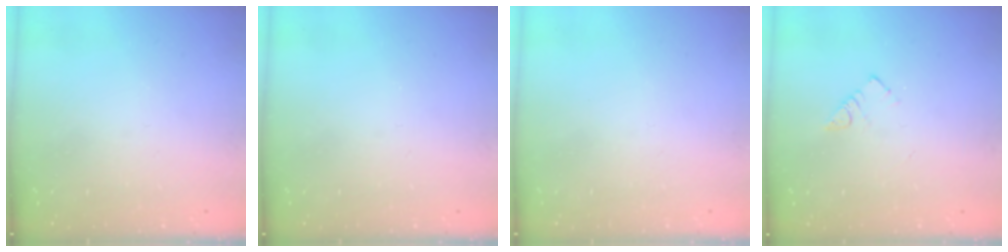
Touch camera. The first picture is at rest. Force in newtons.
{"total": 0.0}
{"total": 1.7, "press": 1.7, "slide": 0.2}
{"total": 3.8, "press": 3.8, "slide": 0.2}